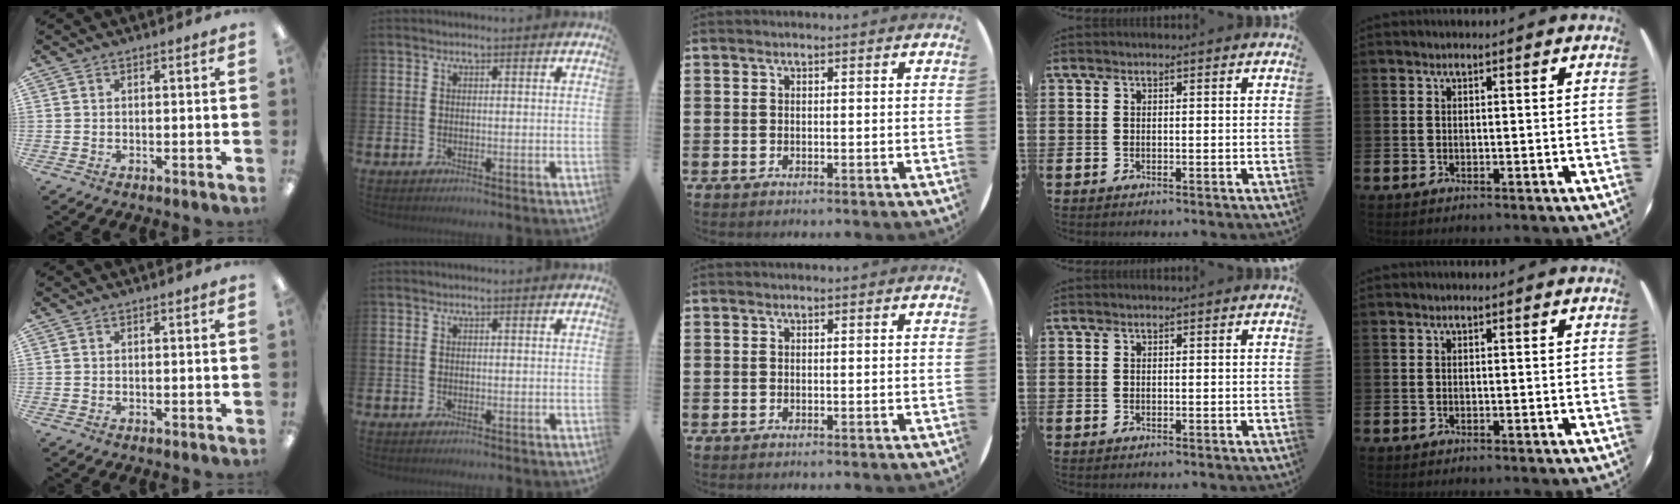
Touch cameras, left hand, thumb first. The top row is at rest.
{}